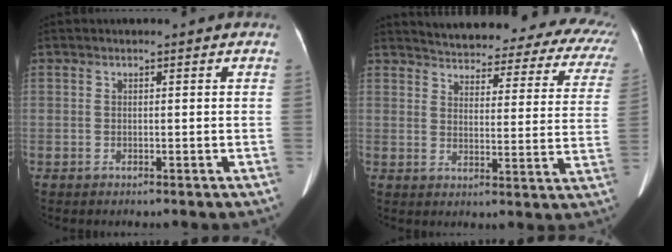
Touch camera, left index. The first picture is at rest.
{"total": 23.6, "force": [20.9, 6.7, 8.7], "torque": [-0.108, -0.029, 0.229]}